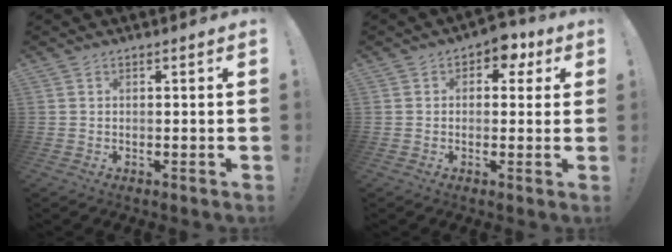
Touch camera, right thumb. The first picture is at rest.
{"total": 5.1, "force": [1.7, 3.7, 2.9], "torque": [-0.027, -0.008, 0.027]}